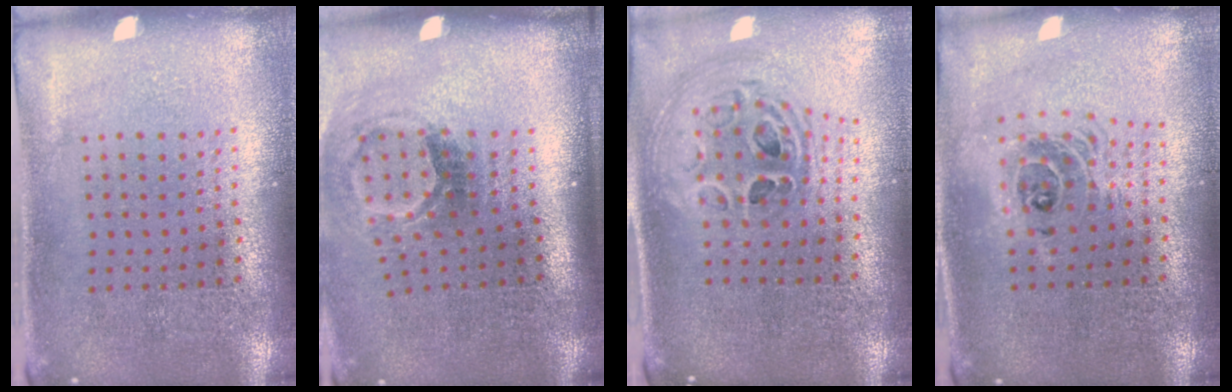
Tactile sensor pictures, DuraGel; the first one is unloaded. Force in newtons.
{"total": 1.8, "press": 1.2, "slide": 1.4}
{"total": 1.3, "press": 1.2, "slide": 0.6}
{"total": 1.7, "press": 1.4, "slide": 1.0}